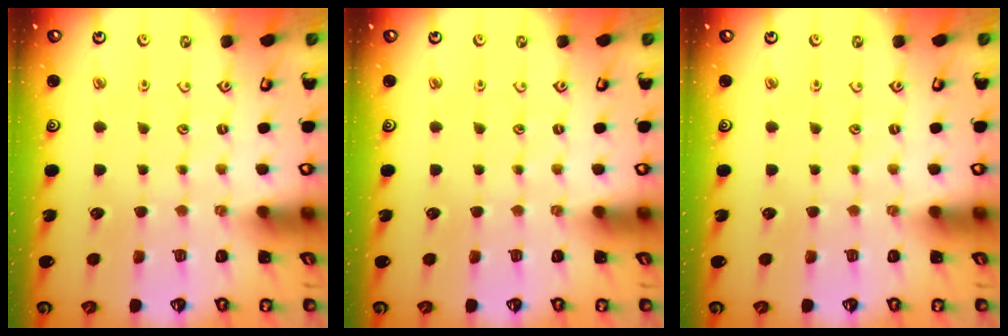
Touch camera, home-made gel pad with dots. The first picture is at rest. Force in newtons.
{"total": 0.0}
{"total": 0.0}